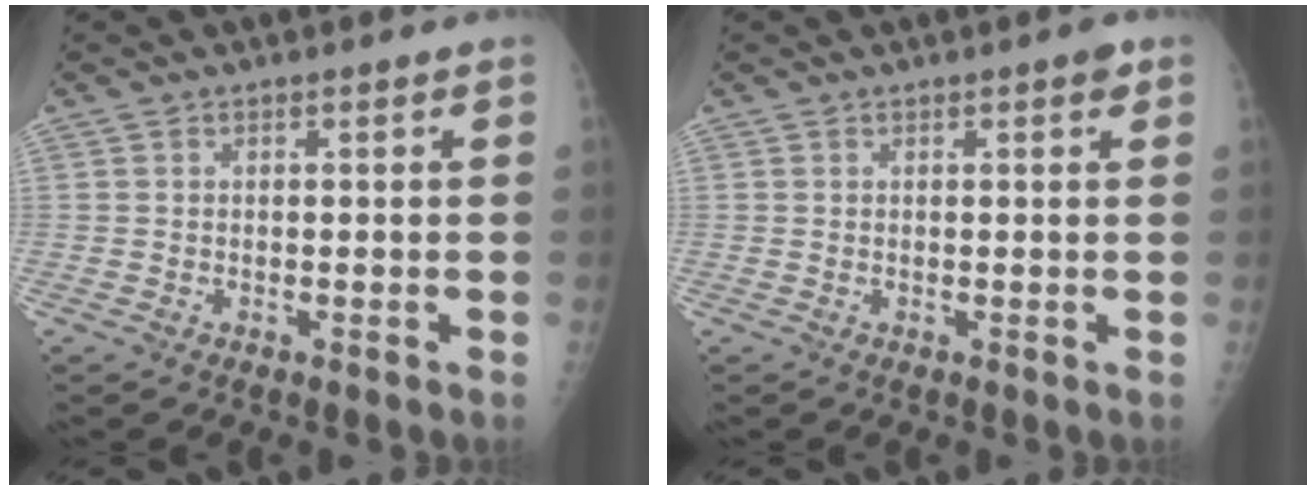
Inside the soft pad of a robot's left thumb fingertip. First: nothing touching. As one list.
[{"total": 1.4, "force": [0.8, 0.4, 1.1], "torque": [-0.013, 0.000, 0.008]}]